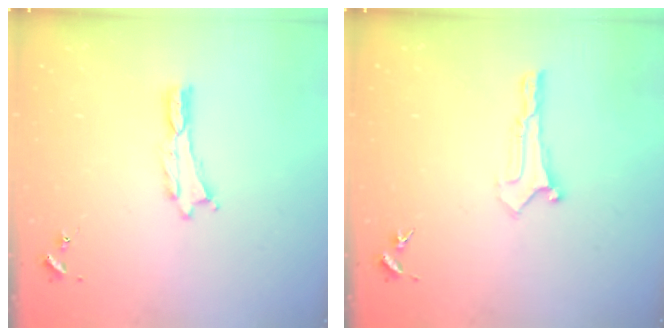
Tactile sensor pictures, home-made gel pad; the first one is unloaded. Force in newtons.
{"total": 0.0}